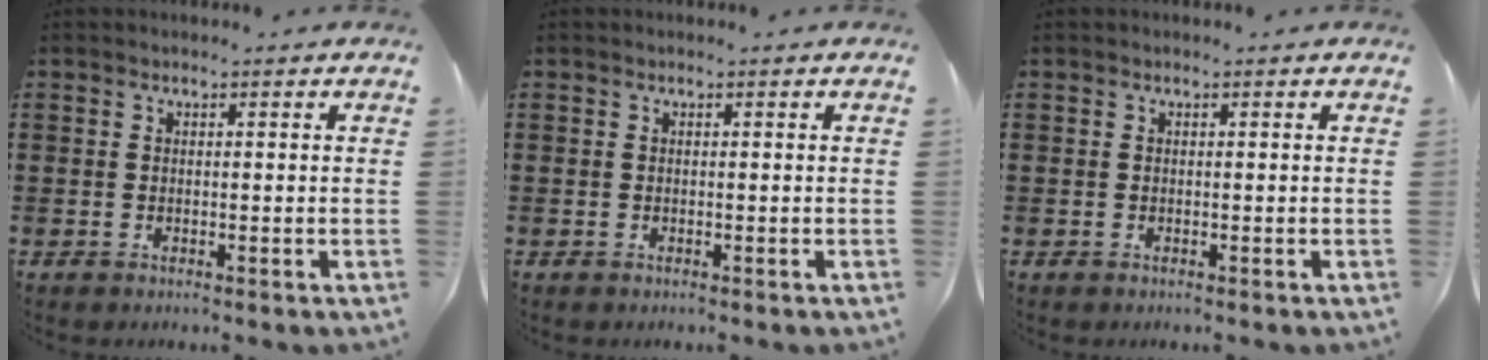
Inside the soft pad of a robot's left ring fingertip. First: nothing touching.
{"total": 0.0}
{"total": 0.0}